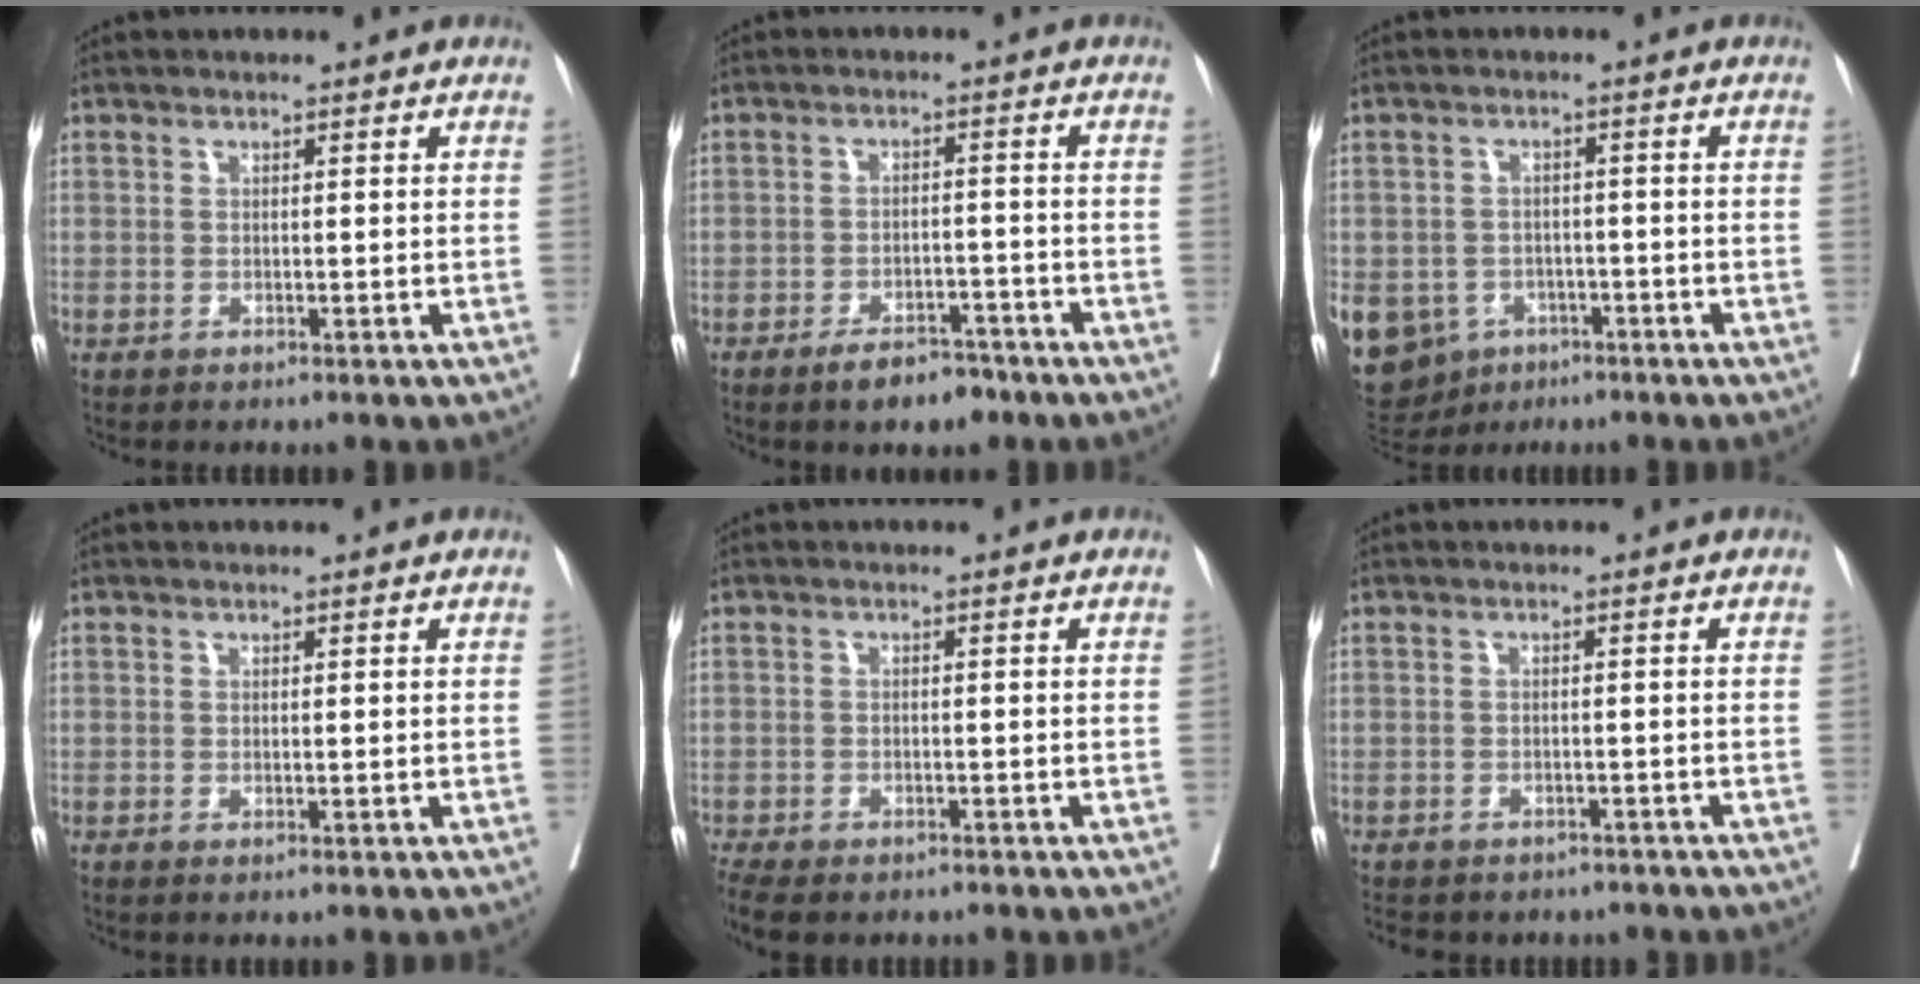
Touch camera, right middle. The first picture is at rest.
{"total": 5.2, "force": [-3.9, 2.1, 2.7], "torque": [-0.041, 0.003, -0.058]}
{"total": 16.4, "force": [-7.1, 13.5, 5.9], "torque": [-0.176, 0.006, -0.090]}
{"total": 0.0}
{"total": 9.2, "force": [-6.9, 4.0, 4.6], "torque": [-0.102, -0.010, -0.099]}
{"total": 10.8, "force": [-9.0, 4.9, 3.4], "torque": [-0.071, -0.002, -0.106]}